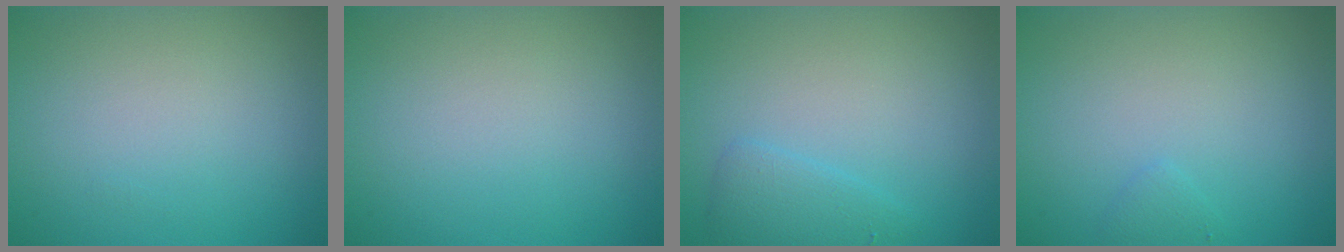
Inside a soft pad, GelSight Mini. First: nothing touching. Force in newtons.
{"total": 0.0}
{"total": 1.9, "press": 1.9, "slide": 0.1}
{"total": 0.7, "press": 0.7, "slide": 0.0}